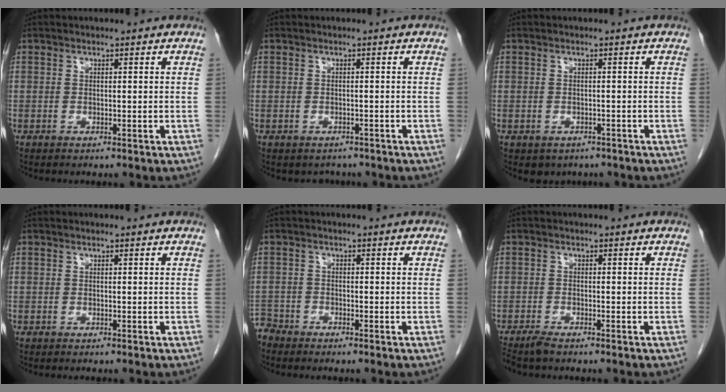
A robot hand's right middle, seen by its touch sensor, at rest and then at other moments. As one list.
[{"total": 2.3, "force": [-1.9, 1.3, 0.1], "torque": [-0.004, 0.003, -0.026]}, {"total": 3.2, "force": [-2.3, 2.0, 0.6], "torque": [-0.003, 0.004, -0.028]}, {"total": 0.0}, {"total": 2.5, "force": [-2.4, 0.4, -0.4], "torque": [0.012, -0.006, -0.047]}, {"total": 2.8, "force": [-2.4, 0.3, 1.4], "torque": [-0.028, -0.008, -0.042]}]